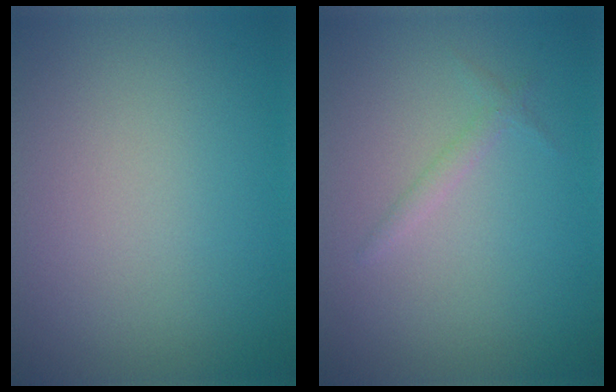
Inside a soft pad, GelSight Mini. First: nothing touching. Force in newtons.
{"total": 0.9, "press": 0.9, "slide": 0.1}